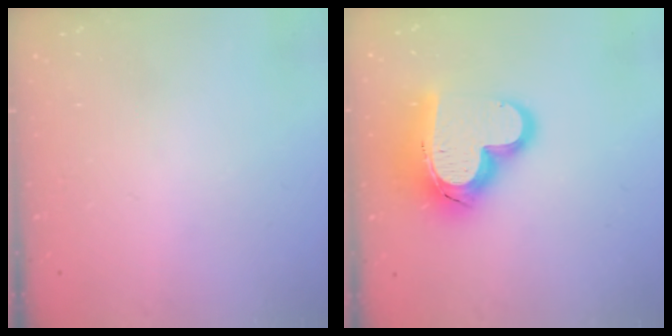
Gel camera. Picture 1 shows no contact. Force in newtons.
{"total": 19.3, "press": 19.2, "slide": 1.8}